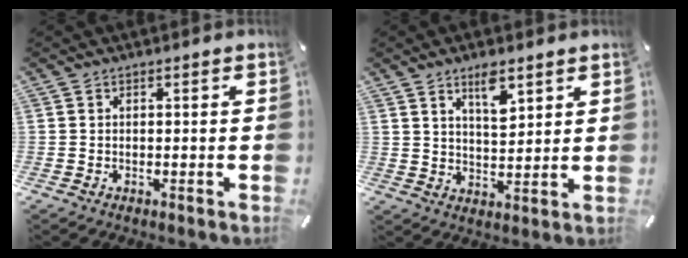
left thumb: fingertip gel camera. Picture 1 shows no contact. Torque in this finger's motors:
{"motor_torque": [0.52, -0.16, 0.11, -0.12, -0.01]}